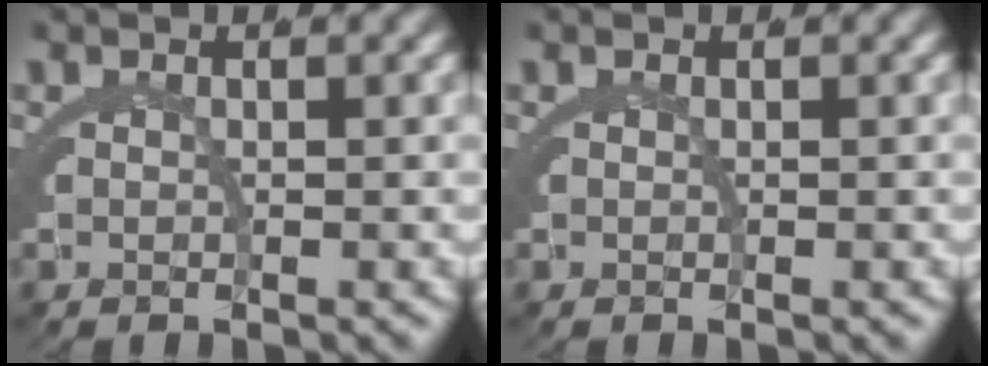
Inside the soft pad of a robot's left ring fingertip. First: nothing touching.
{"total": 0.0}